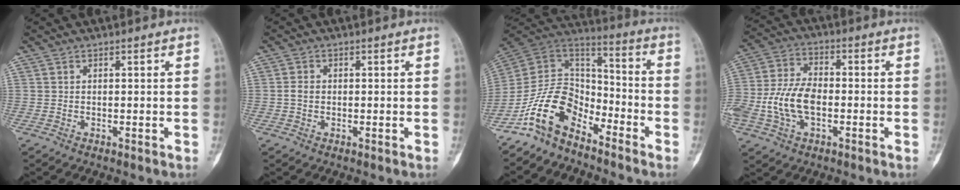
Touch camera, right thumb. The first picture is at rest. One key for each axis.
{"total": 1.8, "fx": -0.1, "fy": 1.4, "fz": 1.1, "tx": -0.022, "ty": 0.005, "tz": -0.004}
{"total": 12.9, "fx": -8.8, "fy": 7.3, "fz": 6.0, "tx": -0.099, "ty": 0.096, "tz": -0.182}
{"total": 11.9, "fx": -2.6, "fy": 7.2, "fz": 9.1, "tx": -0.186, "ty": 0.025, "tz": -0.052}